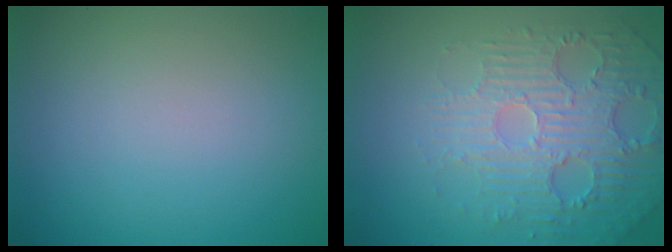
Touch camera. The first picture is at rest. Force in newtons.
{"total": 5.5, "press": 3.8, "slide": 4.0}